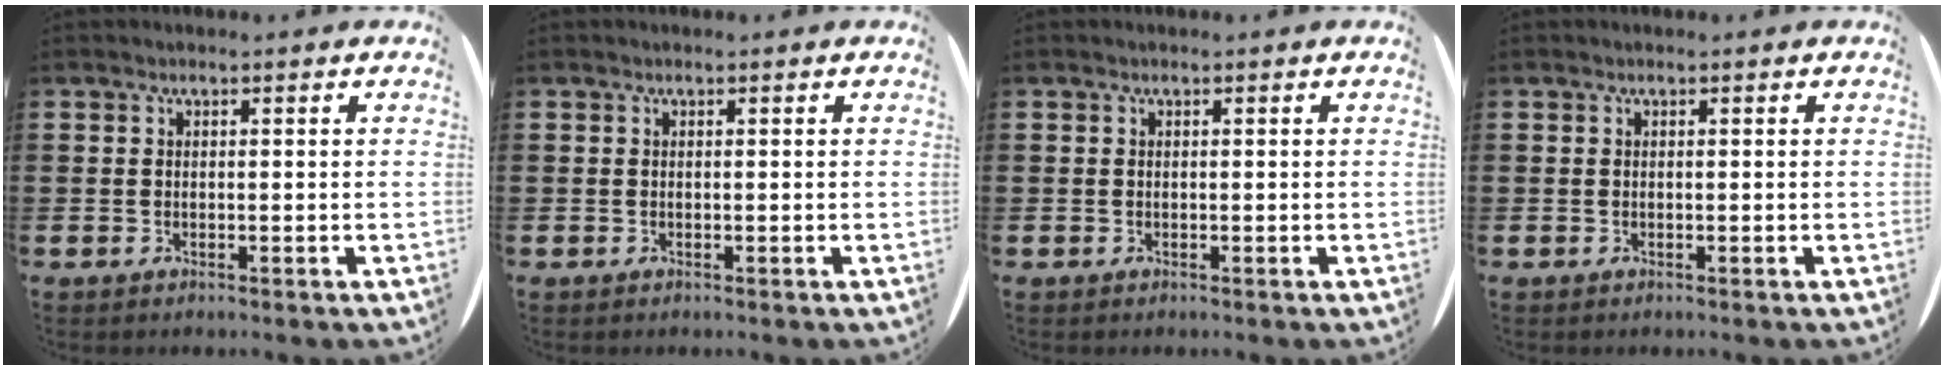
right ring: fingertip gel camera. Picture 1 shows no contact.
{"total": 0.0}
{"total": 0.0}
{"total": 0.0}